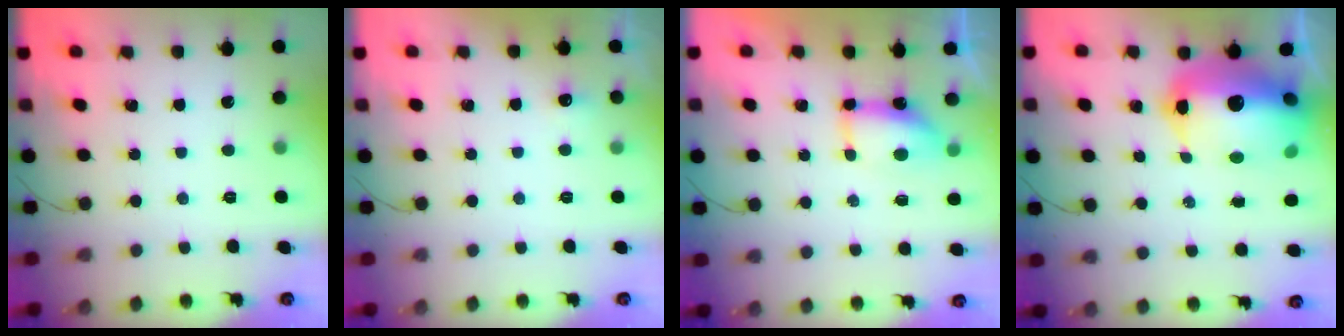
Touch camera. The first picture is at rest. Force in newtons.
{"total": 3.7, "press": 3.6, "slide": 1.0}
{"total": 7.1, "press": 7.1, "slide": 0.5}
{"total": 22.1, "press": 20.0, "slide": 9.4}